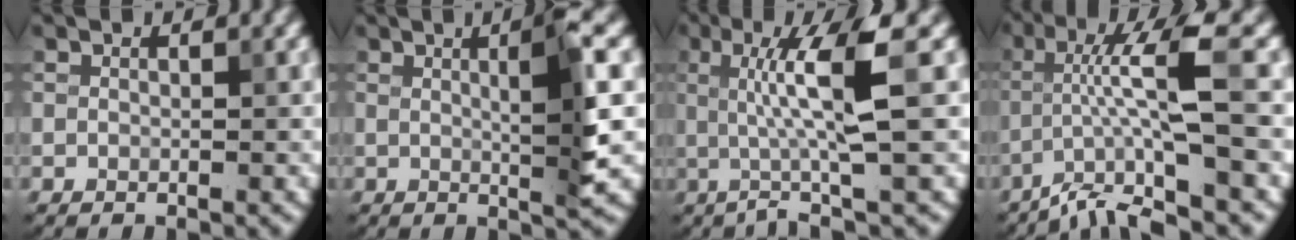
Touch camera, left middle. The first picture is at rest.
{"total": 5.1, "force": [1.0, 0.6, 5.0], "torque": [-0.071, 0.005, 0.016]}
{"total": 5.8, "force": [0.4, 0.5, 5.8], "torque": [-0.107, -0.001, 0.006]}
{"total": 5.8, "force": [-2.6, 0.1, 5.2], "torque": [-0.094, 0.013, -0.053]}